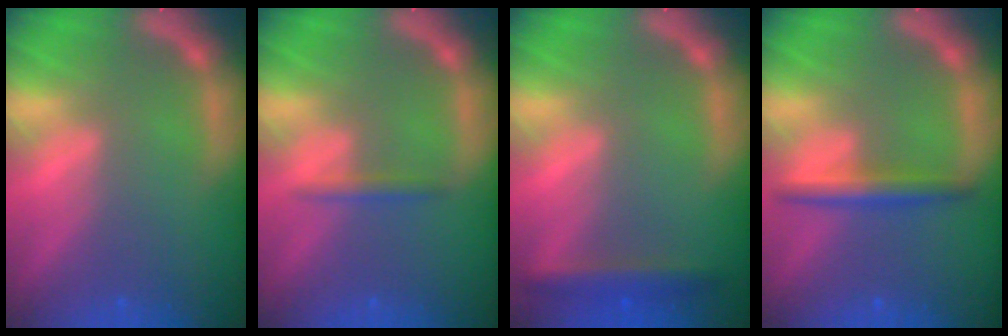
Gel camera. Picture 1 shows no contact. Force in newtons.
{"total": 1.4}
{"total": 3.0}
{"total": 3.0}